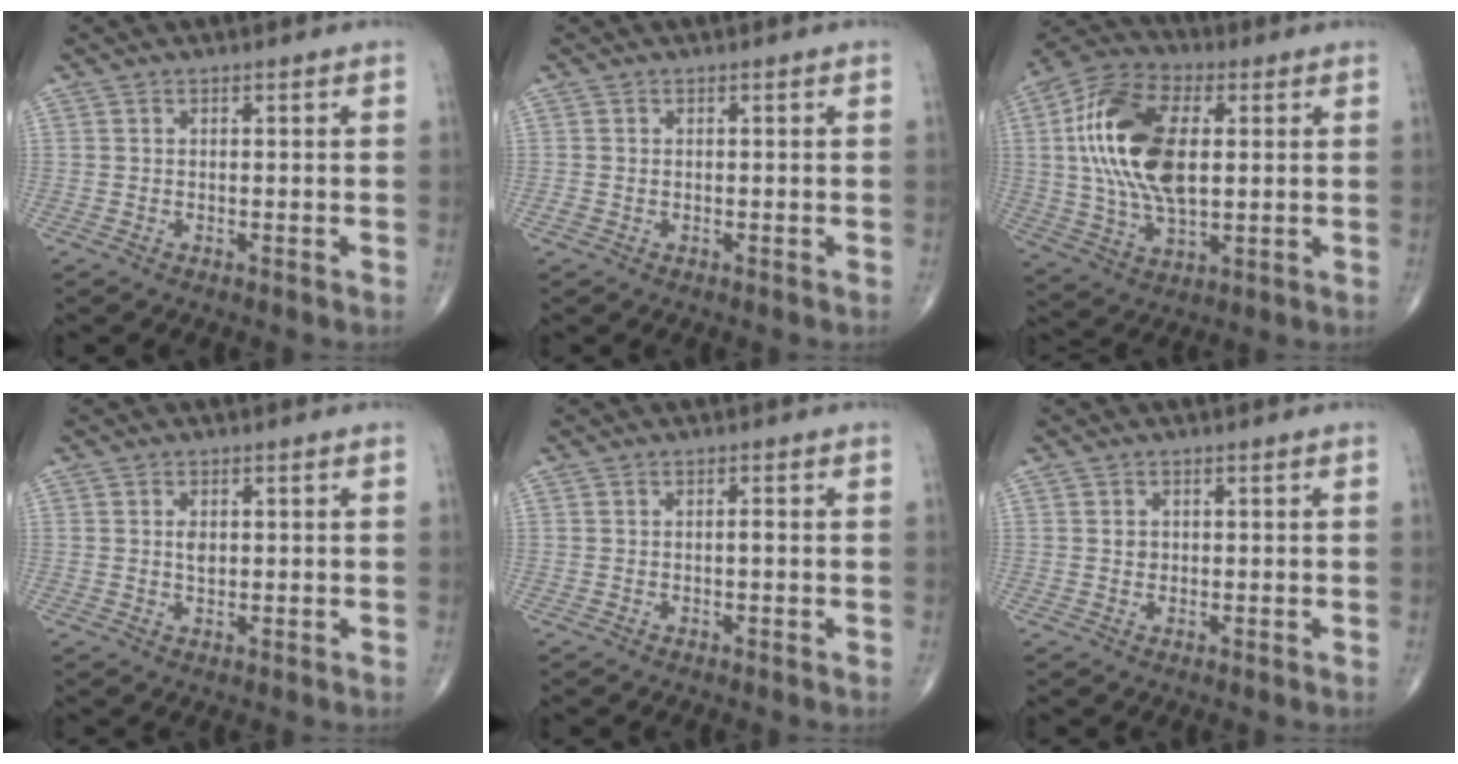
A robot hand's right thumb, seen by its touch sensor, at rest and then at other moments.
{"total": 0.6, "force": [-0.1, 0.5, 0.4], "torque": [-0.012, 0.005, 0.001]}
{"total": 19.6, "force": [2.8, 10.4, 16.3], "torque": [-0.321, 0.004, 0.047]}
{"total": 2.0, "force": [0.3, 1.2, 1.5], "torque": [-0.022, -0.002, 0.005]}
{"total": 0.7, "force": [-0.2, 0.2, 0.7], "torque": [-0.013, 0.000, -0.003]}
{"total": 1.1, "force": [0.1, 1.0, 0.6], "torque": [-0.006, 0.001, 0.003]}